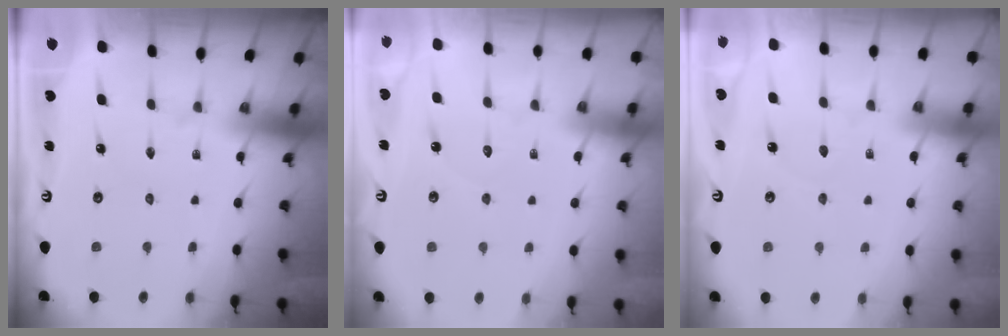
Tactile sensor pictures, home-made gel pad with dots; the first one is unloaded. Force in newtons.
{"total": 5.1, "press": 5.1, "slide": 0.5}
{"total": 2.6, "press": 2.5, "slide": 0.3}